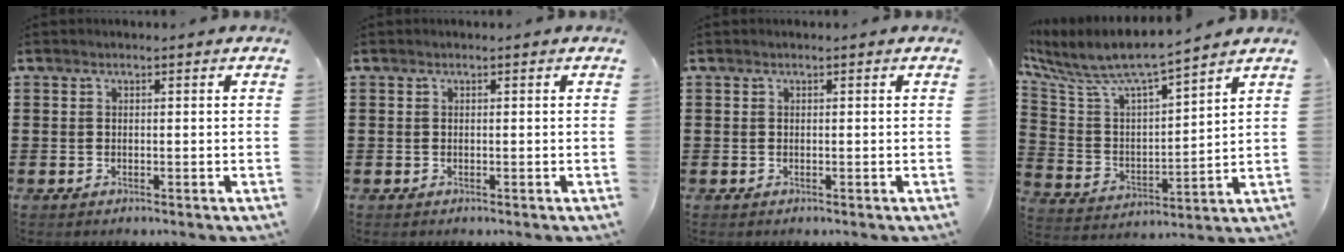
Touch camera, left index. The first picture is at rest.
{"total": 0.0}
{"total": 0.0}
{"total": 7.7, "force": [7.1, 0.8, 2.9], "torque": [-0.094, -0.051, 0.116]}